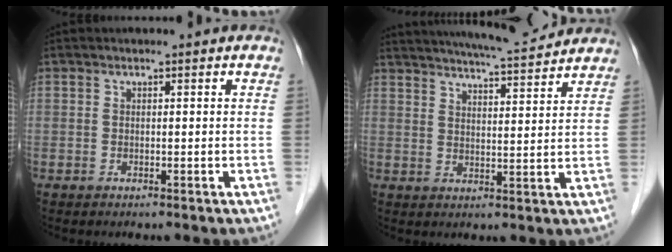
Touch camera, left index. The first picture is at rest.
{"total": 12.1, "force": [11.3, 0.4, 4.4], "torque": [-0.077, 0.004, 0.155]}